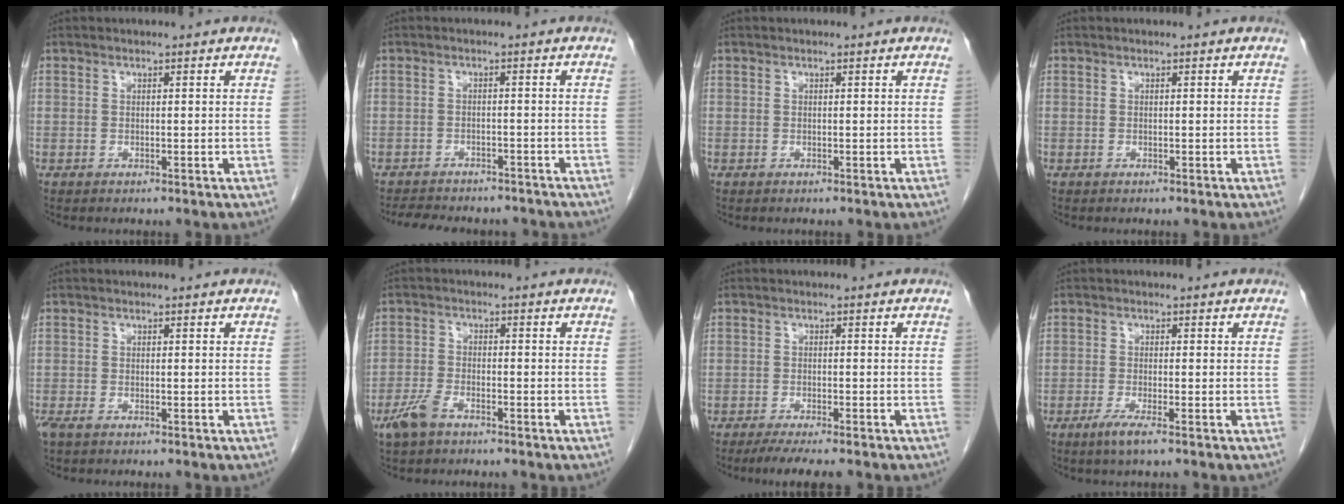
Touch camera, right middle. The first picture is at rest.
{"total": 11.4, "force": [-10.2, 3.5, 3.8], "torque": [-0.079, 0.001, -0.125]}
{"total": 0.0}
{"total": 0.0}
{"total": 1.7, "force": [-1.0, 0.7, 1.1], "torque": [-0.028, -0.004, -0.017]}
{"total": 4.3, "force": [-2.9, 1.6, 2.6], "torque": [-0.062, -0.001, -0.056]}
{"total": 5.3, "force": [-4.2, 0.3, 3.1], "torque": [-0.047, -0.013, -0.064]}
{"total": 2.9, "force": [-1.7, -0.1, 2.3], "torque": [-0.051, -0.011, -0.034]}